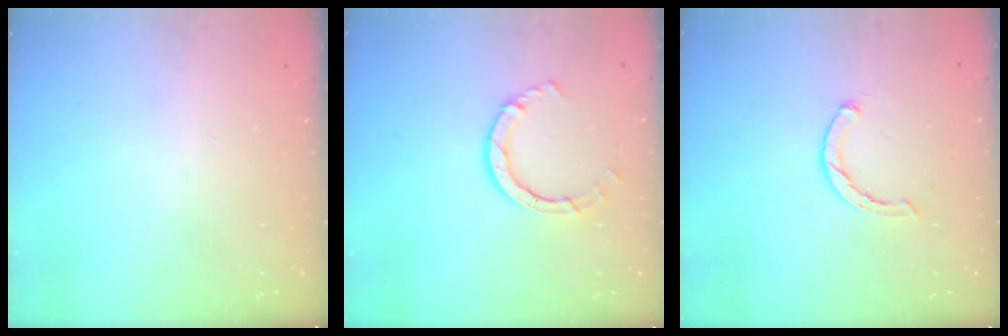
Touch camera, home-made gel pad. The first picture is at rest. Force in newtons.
{"total": 5.9, "press": 5.9, "slide": 0.5}
{"total": 1.5, "press": 1.5, "slide": 0.3}